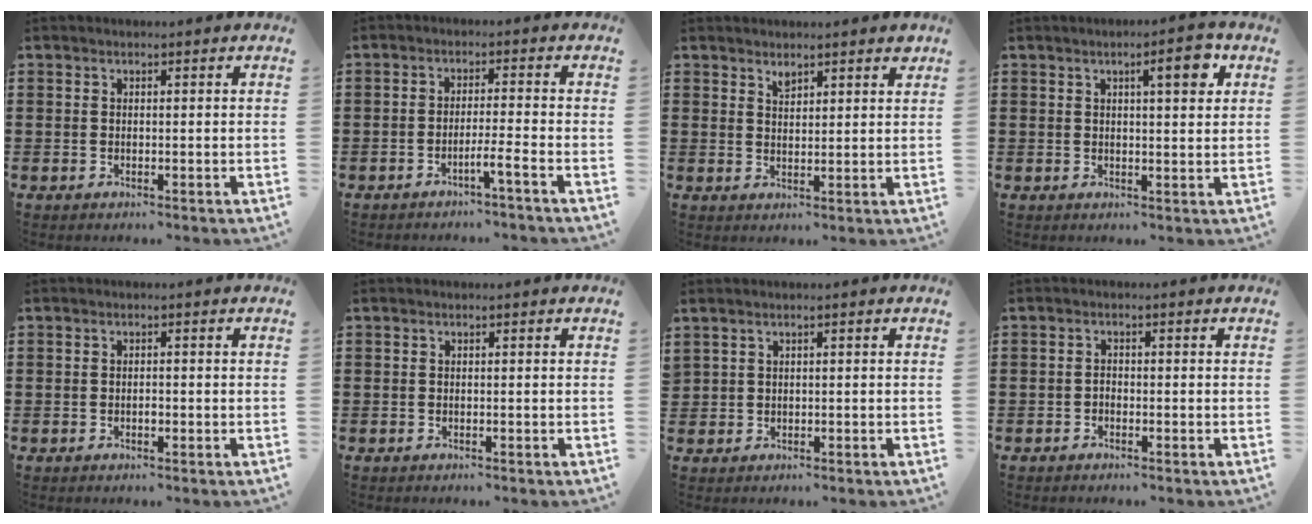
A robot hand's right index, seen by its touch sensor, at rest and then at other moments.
{"total": 3.0, "force": [-2.3, -0.5, 1.8], "torque": [-0.032, -0.002, -0.044]}
{"total": 2.1, "force": [1.8, 0.9, 0.6], "torque": [0.001, -0.004, 0.032]}
{"total": 4.8, "force": [2.1, 1.0, 4.2], "torque": [-0.055, -0.004, 0.025]}
{"total": 0.9, "force": [-0.4, 0.4, 0.7], "torque": [-0.015, -0.005, -0.005]}
{"total": 0.0}
{"total": 0.8, "force": [0.5, 0.6, 0.2], "torque": [-0.006, 0.002, 0.009]}
{"total": 0.8, "force": [-0.5, 0.5, 0.4], "torque": [-0.009, -0.001, -0.010]}